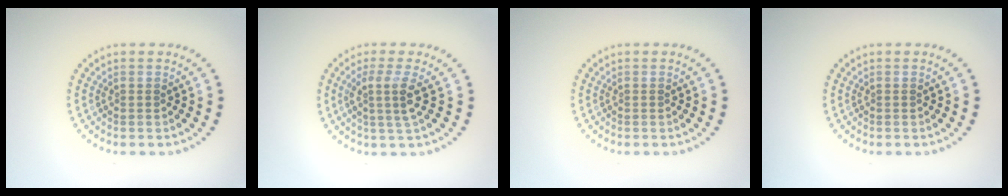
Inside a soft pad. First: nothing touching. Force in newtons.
{"total": 2.6, "press": 1.9, "slide": 1.7}
{"total": 0.0}
{"total": 0.0}